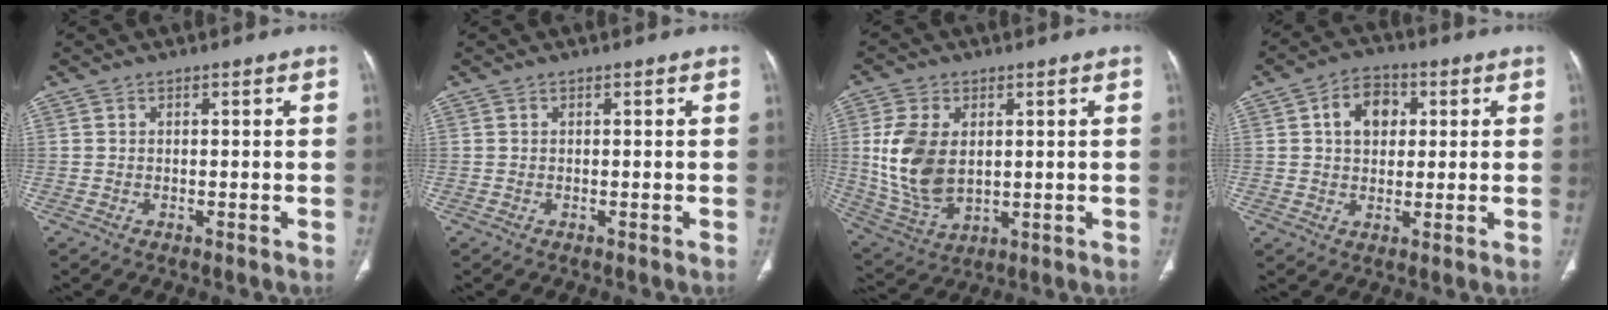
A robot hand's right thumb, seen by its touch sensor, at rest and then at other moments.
{"total": 0.0}
{"total": 13.2, "force": [1.5, 8.4, 10.0], "torque": [-0.194, -0.010, 0.043]}
{"total": 7.9, "force": [1.9, 5.8, 5.0], "torque": [-0.052, 0.007, 0.026]}